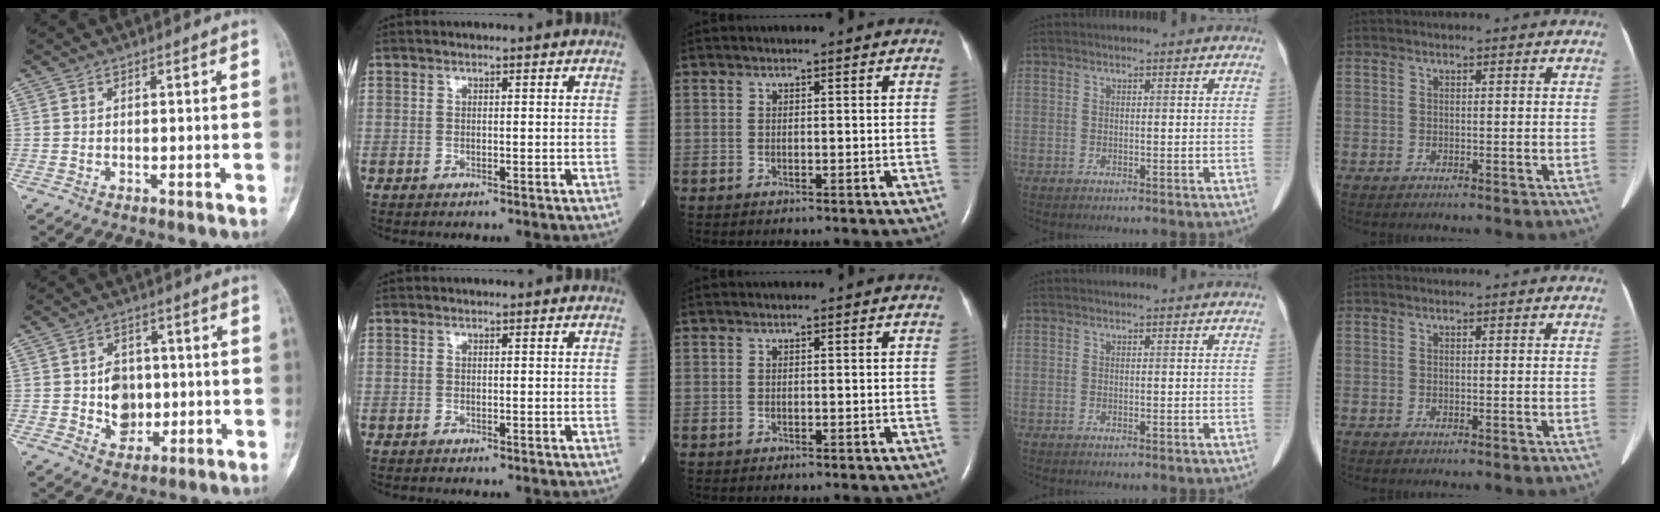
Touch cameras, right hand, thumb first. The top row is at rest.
{"thumb": {"total": 7.5, "force": [-0.4, 6.2, 4.3], "torque": [-0.031, 0.006, -0.002]}}